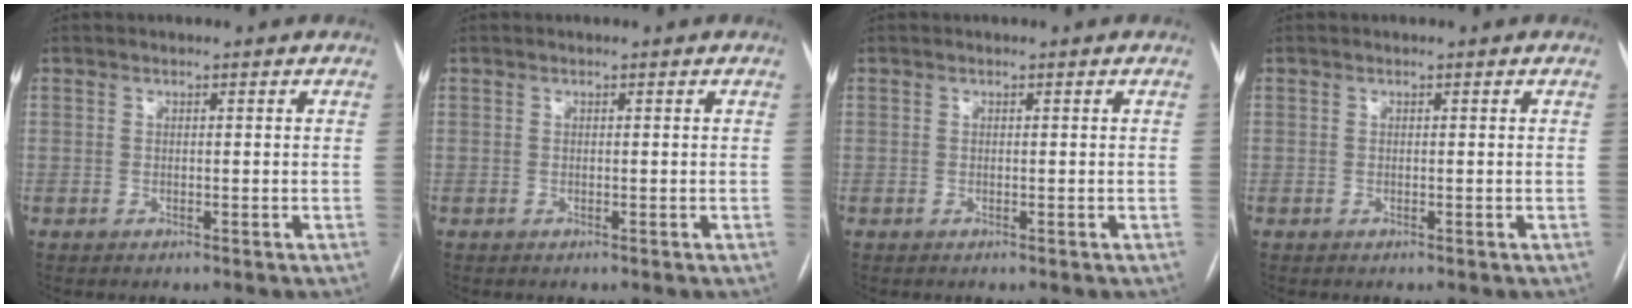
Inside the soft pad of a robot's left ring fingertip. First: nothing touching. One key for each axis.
{"total": 0.0}
{"total": 0.0}
{"total": 0.0}